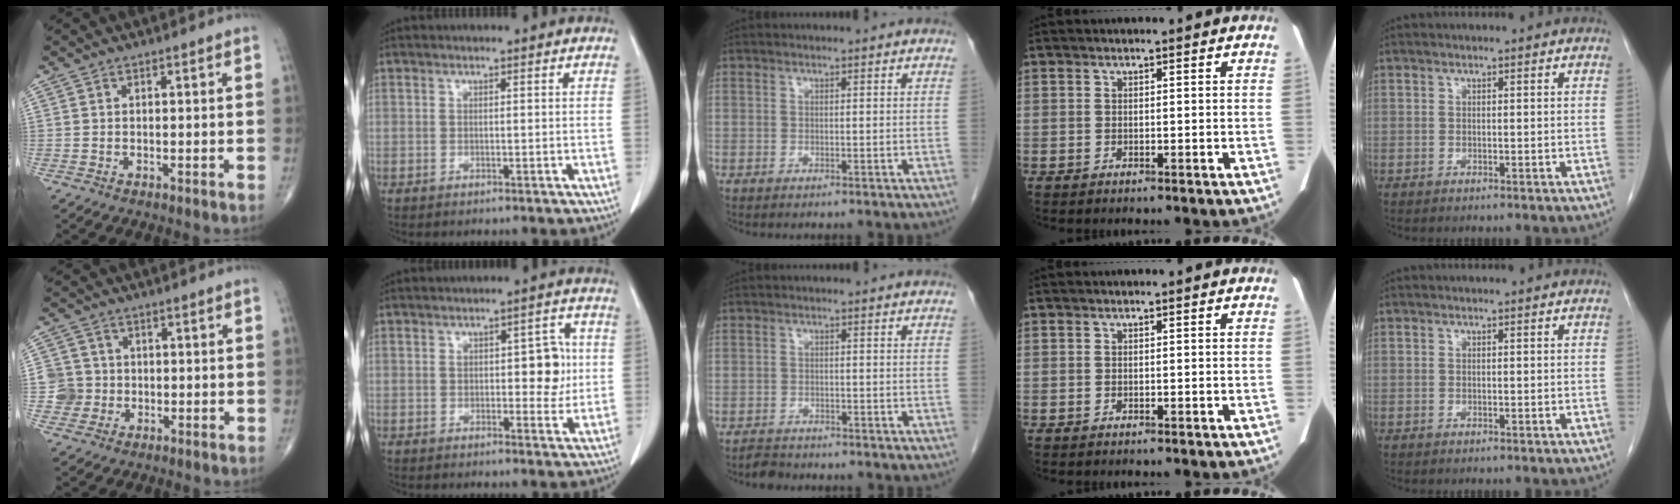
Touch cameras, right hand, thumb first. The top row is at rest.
{"thumb": {"total": 4.6, "force": [-0.6, 4.5, 0.0], "torque": [0.031, 0.012, -0.016]}, "index": {"total": 5.4, "force": [0.6, 2.6, 4.7], "torque": [-0.051, 0.008, 0.010]}, "middle": {"total": 1.9, "force": [-1.8, 0.6, 0.0], "torque": [-0.007, -0.003, -0.029]}}